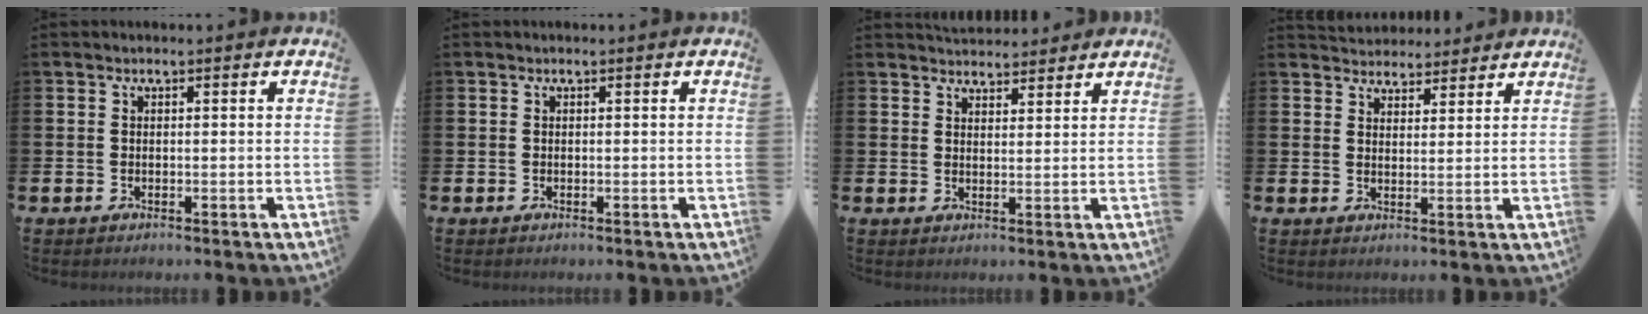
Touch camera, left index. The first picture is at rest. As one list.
[{"total": 0.0}, {"total": 3.8, "force": [3.7, 0.9, -0.2], "torque": [0.009, -0.020, 0.066]}, {"total": 3.9, "force": [3.8, 1.1, -0.4], "torque": [0.001, -0.021, 0.068]}]